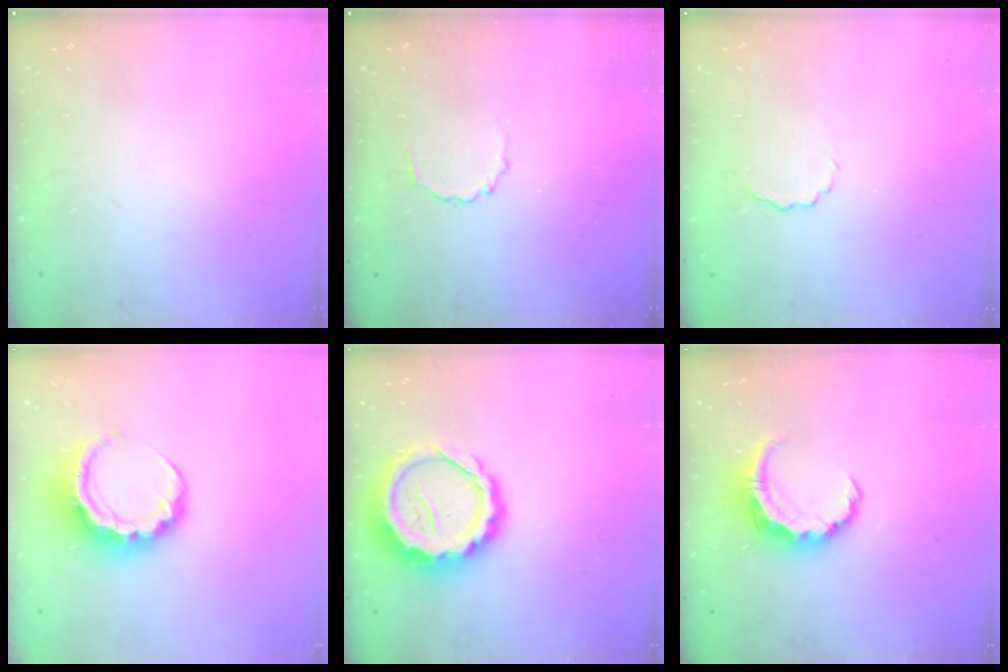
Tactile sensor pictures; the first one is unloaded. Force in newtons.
{"total": 2.1, "press": 1.9, "slide": 0.9}
{"total": 4.1, "press": 4.0, "slide": 0.8}
{"total": 9.7, "press": 9.5, "slide": 1.9}
{"total": 13.8, "press": 13.6, "slide": 2.6}
{"total": 7.0, "press": 7.0, "slide": 0.4}